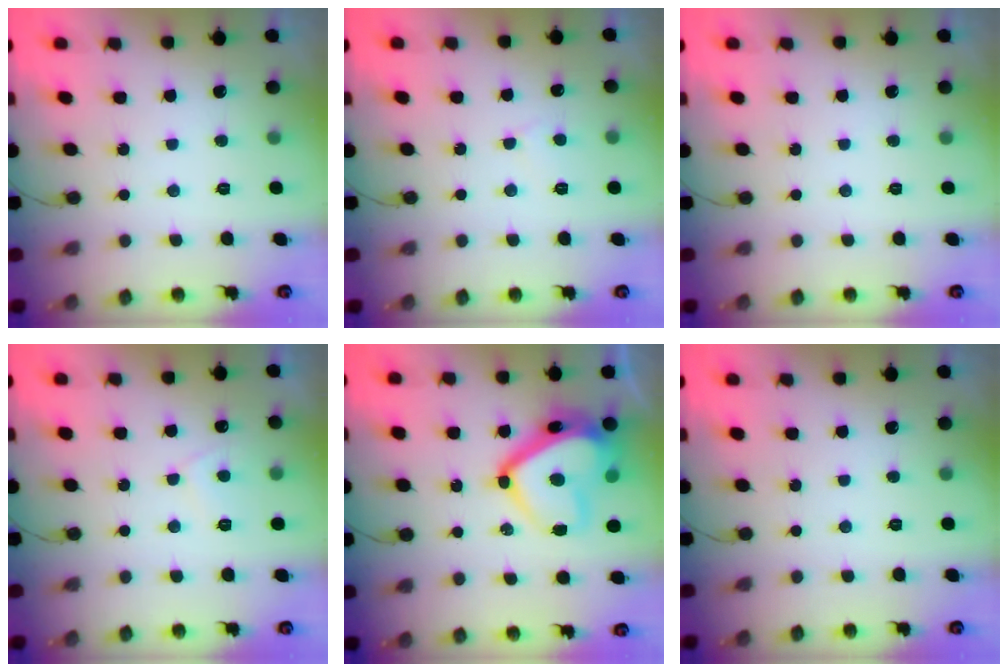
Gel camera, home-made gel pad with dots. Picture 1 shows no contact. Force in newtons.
{"total": 2.8, "press": 2.8, "slide": 0.3}
{"total": 0.0}
{"total": 2.9, "press": 2.9, "slide": 0.5}
{"total": 18.3, "press": 18.2, "slide": 2.1}
{"total": 0.0}